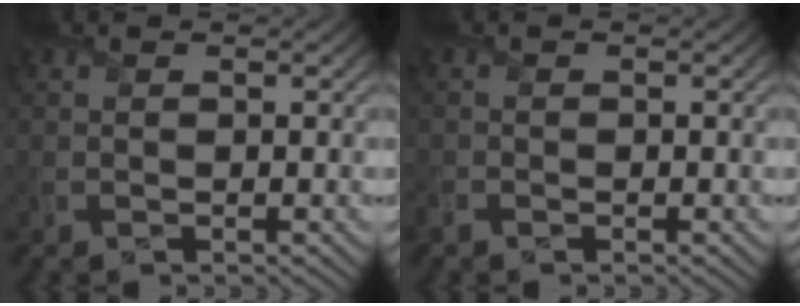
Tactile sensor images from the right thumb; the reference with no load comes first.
{"total": 1.1, "force": [-0.9, 0.6, 0.3], "torque": [-0.009, -0.004, -0.023]}